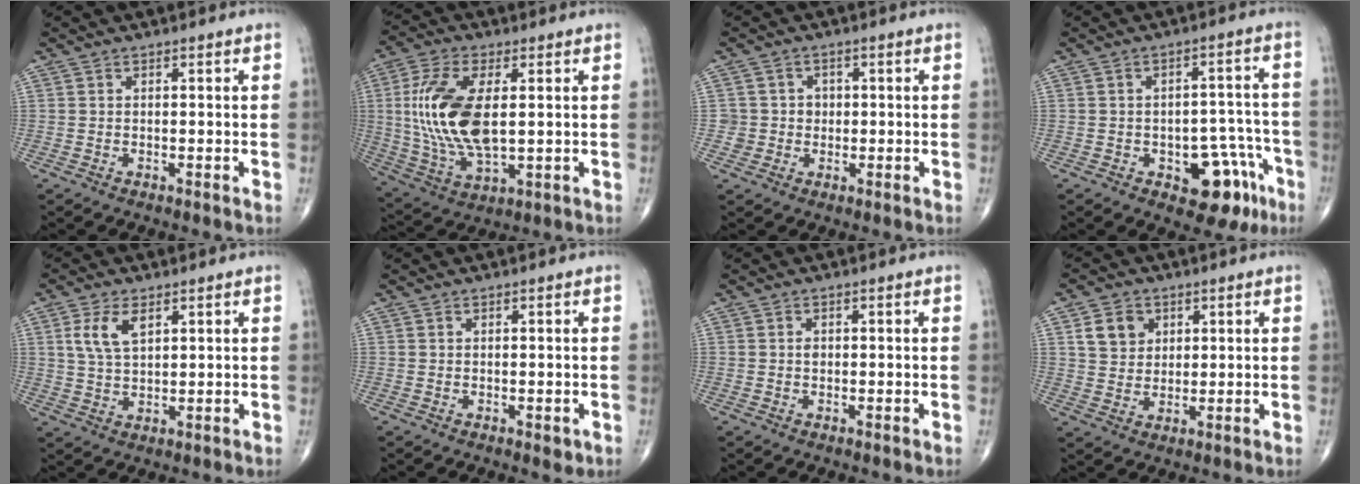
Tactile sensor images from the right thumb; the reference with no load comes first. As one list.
[{"total": 16.9, "force": [1.8, 8.0, 14.7], "torque": [-0.308, -0.008, 0.042]}, {"total": 3.6, "force": [0.0, 3.6, 0.0], "torque": [0.033, 0.010, -0.003]}, {"total": 11.0, "force": [-5.1, 6.1, 7.5], "torque": [-0.052, 0.045, -0.059]}, {"total": 6.3, "force": [2.5, 3.3, 4.7], "torque": [-0.093, -0.006, 0.053]}, {"total": 1.3, "force": [-0.1, 0.8, 1.0], "torque": [-0.010, -0.003, 0.001]}, {"total": 0.9, "force": [0.1, 0.7, 0.6], "torque": [-0.005, 0.002, 0.001]}, {"total": 6.3, "force": [2.5, 5.1, 2.7], "torque": [-0.024, -0.009, 0.046]}]